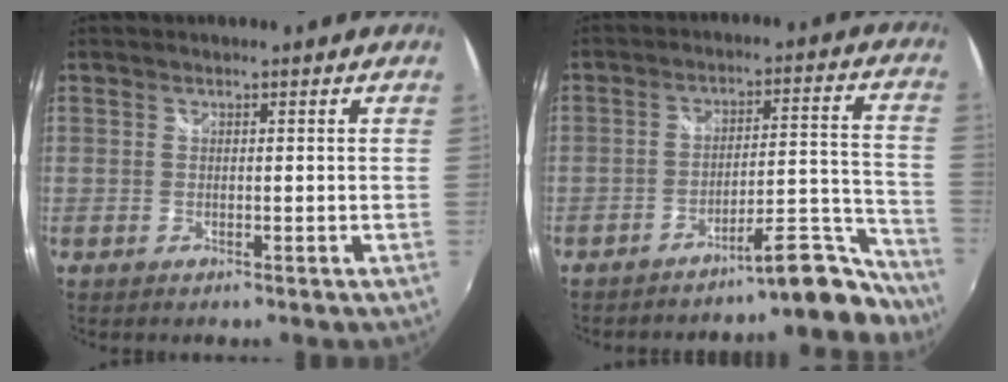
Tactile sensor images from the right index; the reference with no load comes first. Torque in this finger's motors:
{"motor_torque": [0.42, -0.40, 0.11, 0.01]}